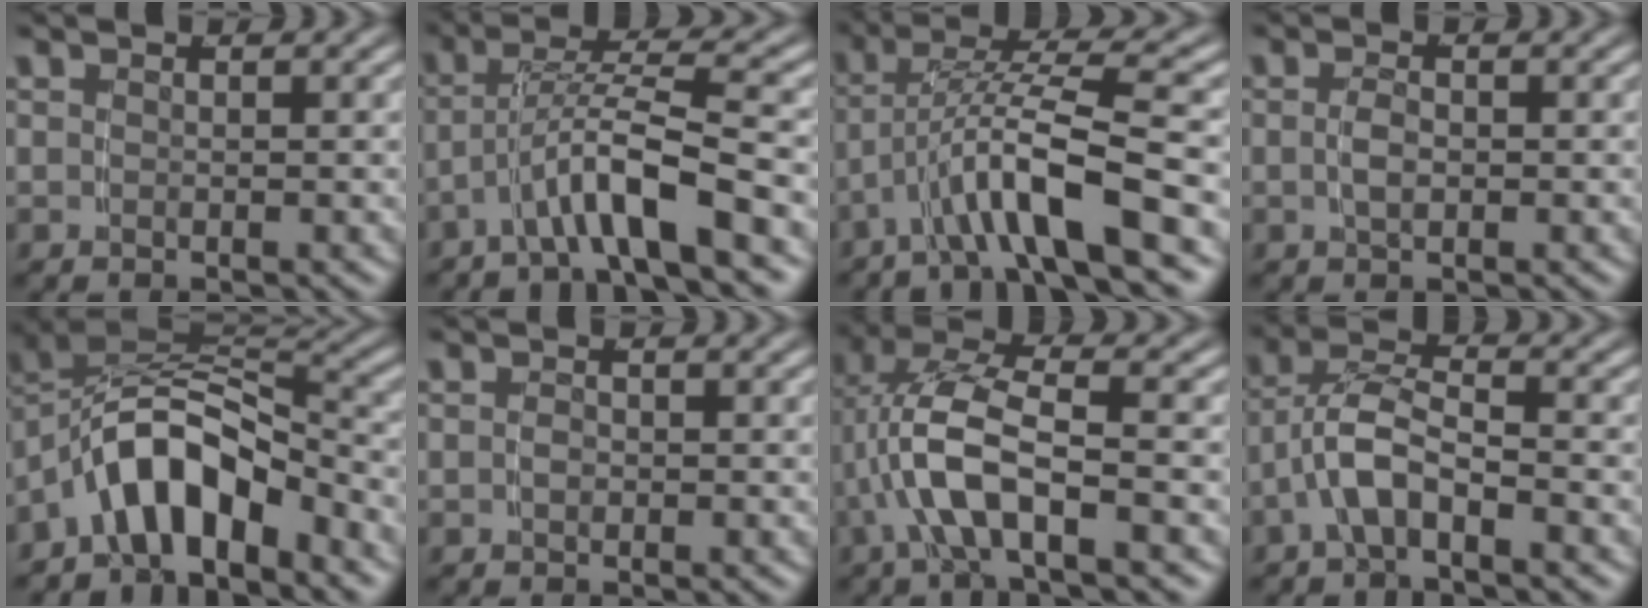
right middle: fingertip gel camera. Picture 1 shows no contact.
{"total": 4.6, "force": [-2.2, 0.3, 4.0], "torque": [-0.074, 0.002, -0.034]}
{"total": 5.2, "force": [-1.3, 1.2, 4.9], "torque": [-0.100, 0.000, -0.018]}
{"total": 1.2, "force": [-0.5, 0.1, 1.1], "torque": [-0.027, -0.007, -0.003]}
{"total": 10.5, "force": [-1.9, 7.6, 7.1], "torque": [-0.134, -0.010, -0.032]}
{"total": 0.6, "force": [-0.5, 0.1, 0.3], "torque": [-0.016, -0.008, -0.003]}
{"total": 5.9, "force": [0.2, 2.1, 5.5], "torque": [-0.123, -0.004, 0.005]}
{"total": 4.6, "force": [-1.0, 2.6, 3.6], "torque": [-0.081, -0.009, -0.019]}